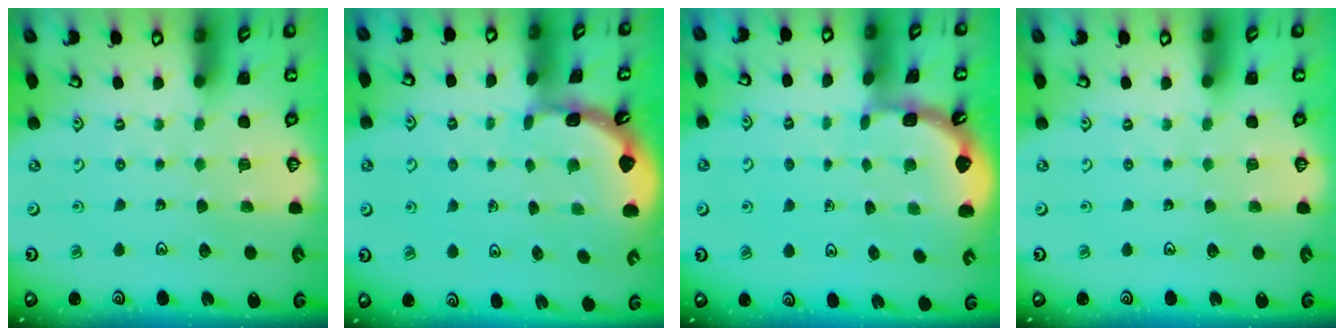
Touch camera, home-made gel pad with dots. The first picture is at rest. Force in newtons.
{"total": 1.6, "press": 1.6, "slide": 0.1}
{"total": 1.4, "press": 1.4, "slide": 0.1}
{"total": 0.0}